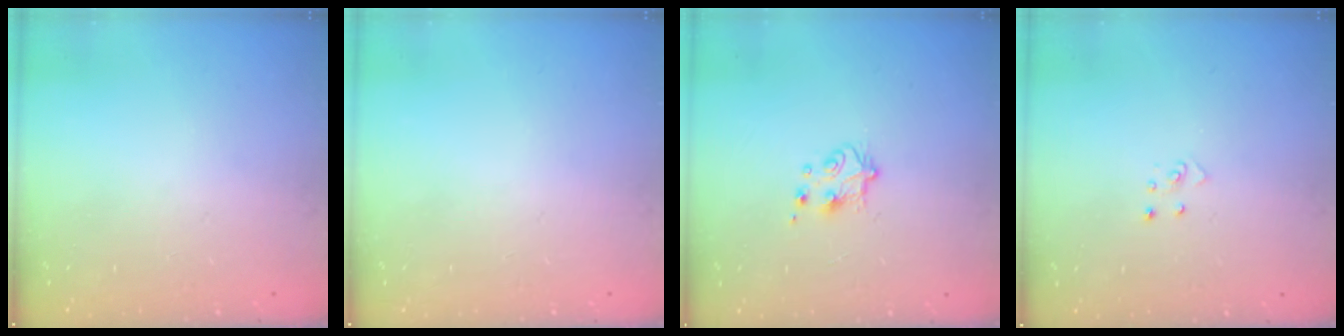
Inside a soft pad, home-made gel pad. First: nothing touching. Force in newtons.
{"total": 0.0}
{"total": 5.3, "press": 5.2, "slide": 0.6}
{"total": 3.4, "press": 3.4, "slide": 0.3}